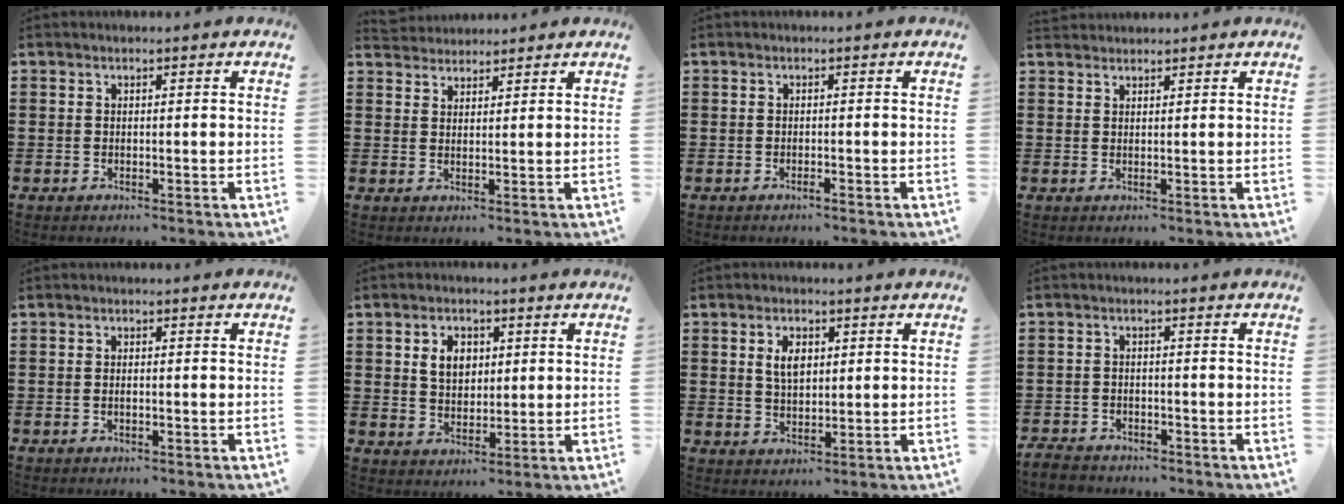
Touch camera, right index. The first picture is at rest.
{"total": 2.6, "force": [2.5, 0.7, -0.4], "torque": [0.000, 0.002, 0.050]}
{"total": 0.7, "force": [-0.6, 0.0, 0.4], "torque": [-0.009, -0.003, -0.010]}
{"total": 1.3, "force": [1.3, 0.3, -0.3], "torque": [0.003, 0.003, 0.026]}
{"total": 0.7, "force": [-0.2, 0.0, 0.6], "torque": [-0.014, -0.007, -0.002]}
{"total": 4.7, "force": [1.3, 3.5, 2.9], "torque": [-0.060, 0.011, 0.019]}
{"total": 3.8, "force": [1.1, 2.2, 2.9], "torque": [-0.055, 0.007, 0.017]}
{"total": 1.9, "force": [-1.9, 0.4, 0.1], "torque": [-0.007, 0.003, -0.041]}